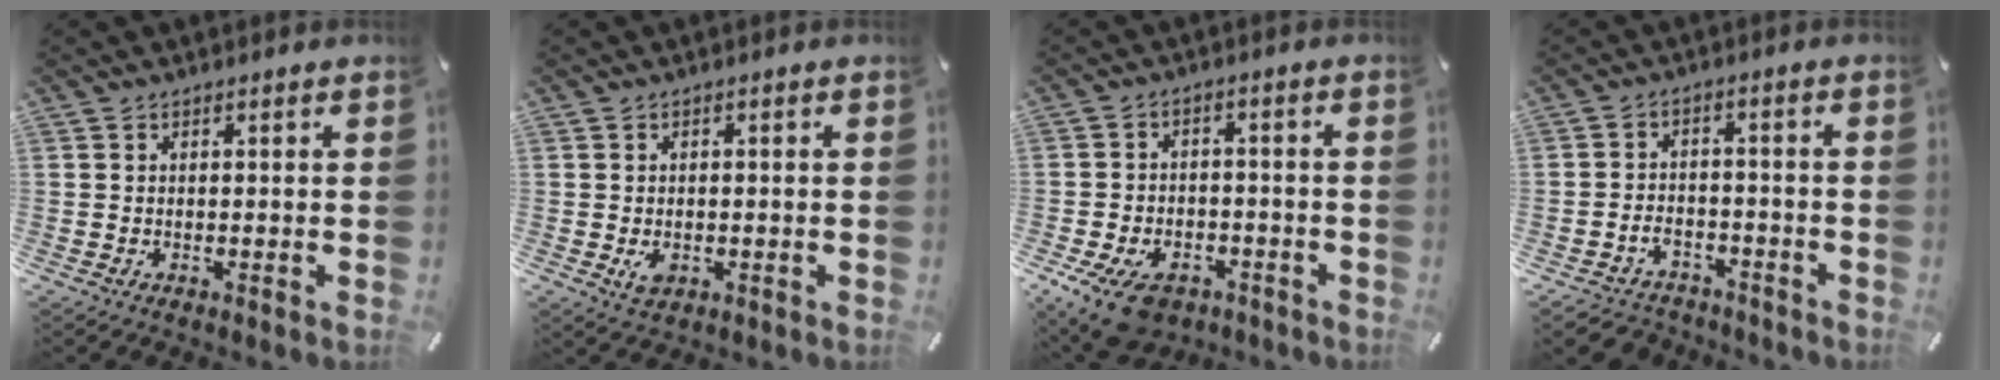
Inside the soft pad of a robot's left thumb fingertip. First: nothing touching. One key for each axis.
{"total": 2.9, "fx": -0.7, "fy": 2.1, "fz": 1.9, "tx": -0.031, "ty": -0.002, "tz": -0.014}
{"total": 9.9, "fx": -5.9, "fy": 6.0, "fz": 5.2, "tx": -0.100, "ty": 0.033, "tz": -0.103}
{"total": 4.5, "fx": -2.6, "fy": 3.2, "fz": 1.7, "tx": -0.040, "ty": 0.006, "tz": -0.052}